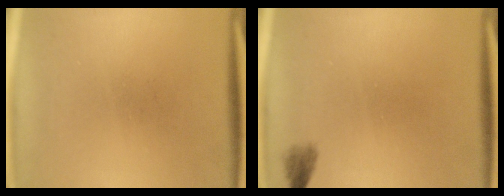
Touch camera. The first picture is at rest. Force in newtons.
{"total": 1.3}